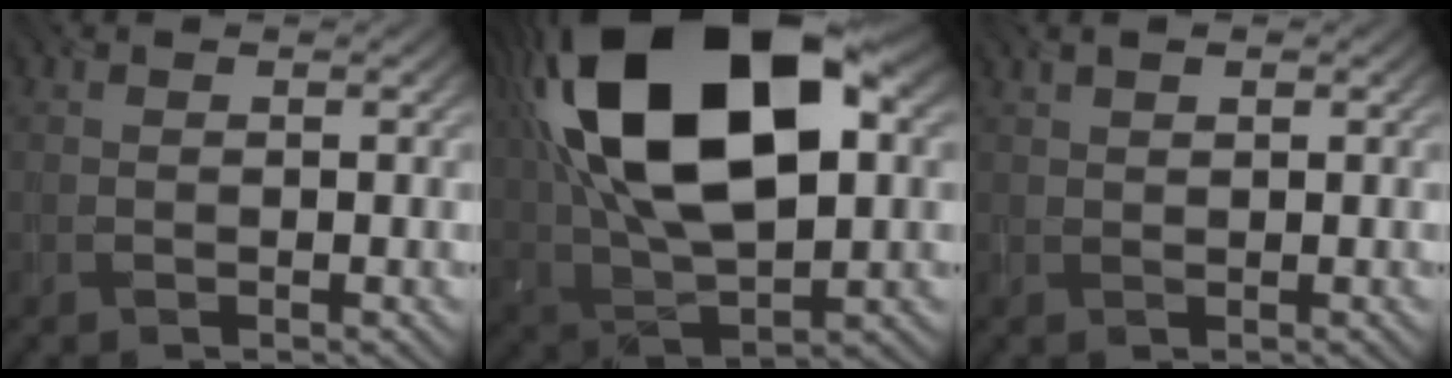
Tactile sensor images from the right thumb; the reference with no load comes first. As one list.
[{"total": 20.5, "force": [6.8, 10.8, 16.0], "torque": [-0.330, 0.040, 0.116]}, {"total": 1.9, "force": [1.3, 0.7, 1.1], "torque": [-0.023, 0.009, 0.027]}]